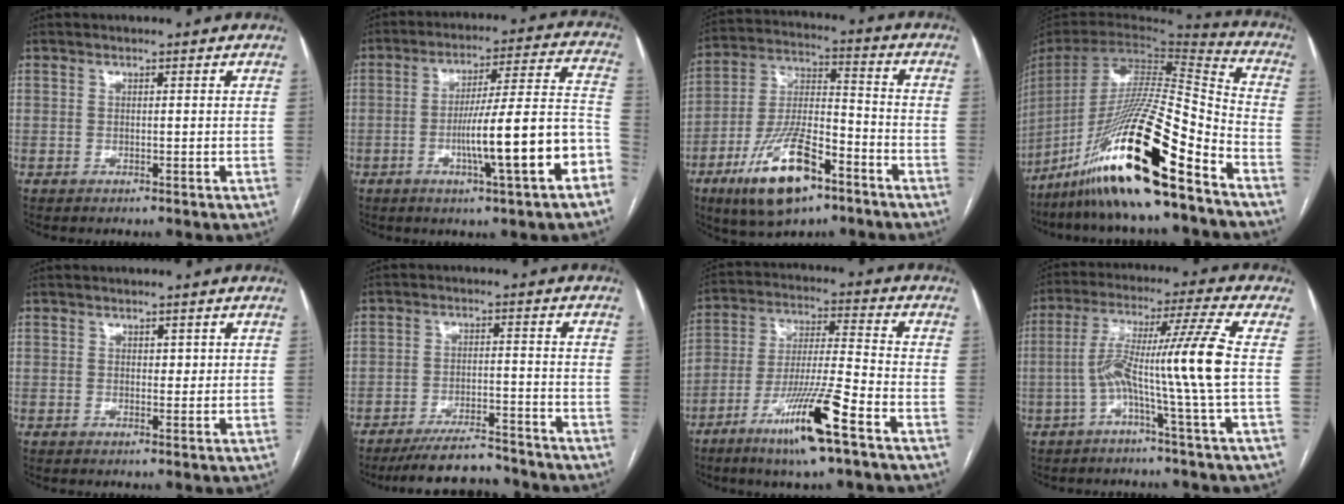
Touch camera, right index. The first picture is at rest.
{"total": 14.6, "force": [-5.4, 0.7, 13.5], "torque": [-0.197, 0.018, -0.074]}
{"total": 15.8, "force": [-8.8, 5.4, 11.9], "torque": [-0.234, -0.002, -0.149]}
{"total": 26.4, "force": [-16.6, 1.8, 20.4], "torque": [-0.381, -0.037, -0.300]}
{"total": 1.4, "force": [0.6, 1.0, 0.8], "torque": [-0.008, 0.000, 0.008]}
{"total": 9.4, "force": [-8.9, 1.6, 2.6], "torque": [-0.036, 0.002, -0.144]}
{"total": 14.0, "force": [-7.8, 0.5, 11.6], "torque": [-0.223, -0.019, -0.143]}
{"total": 11.2, "force": [-2.0, -2.6, 10.7], "torque": [-0.197, 0.028, -0.037]}